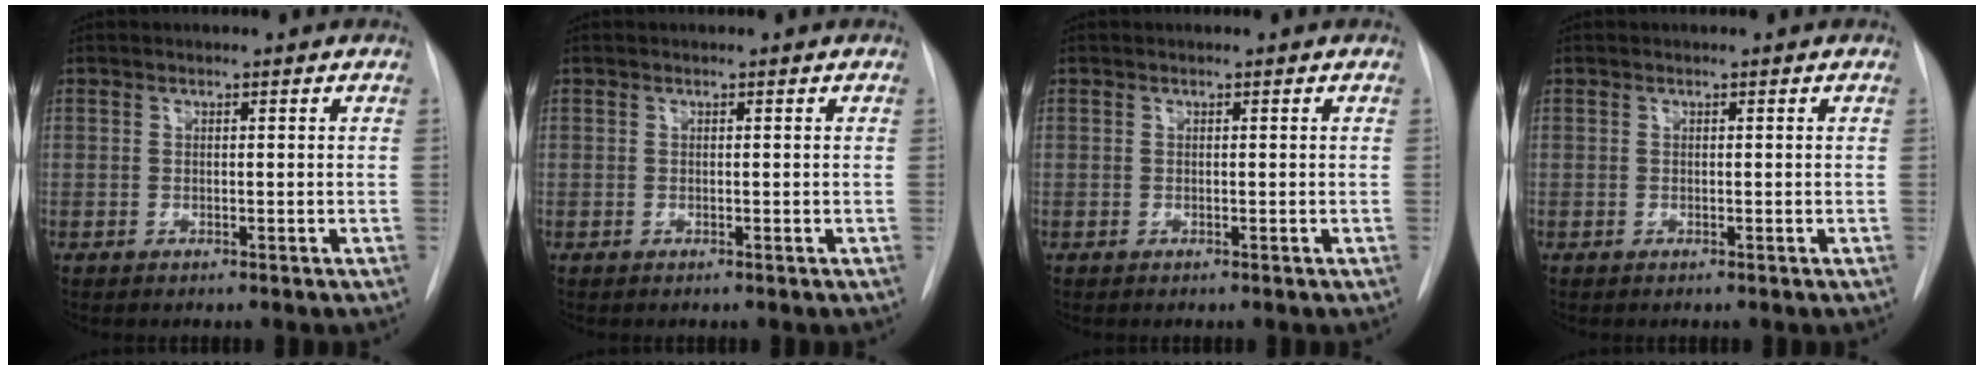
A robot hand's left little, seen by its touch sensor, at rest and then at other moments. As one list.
[{"total": 0.0}, {"total": 0.0}, {"total": 0.0}]